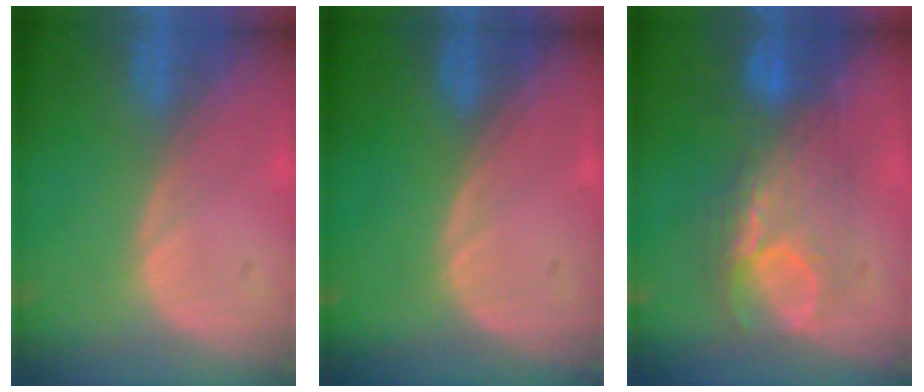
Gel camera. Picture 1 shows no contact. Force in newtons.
{"total": 0.0}
{"total": 7.8, "press": 7.6, "slide": 1.8}